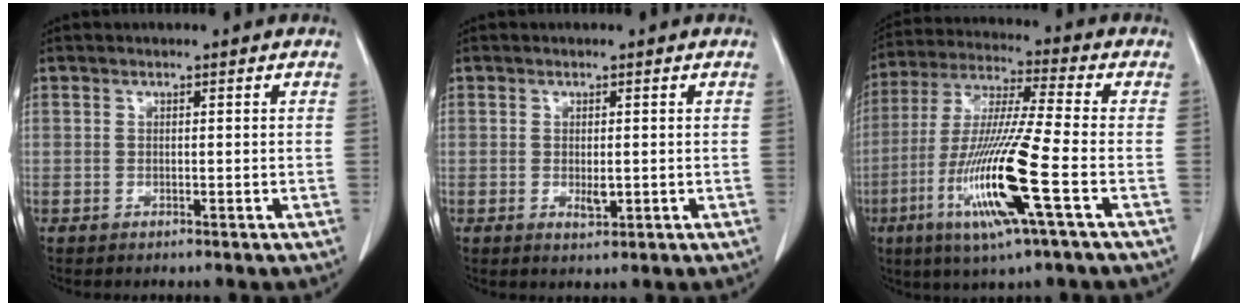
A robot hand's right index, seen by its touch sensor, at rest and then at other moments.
{"total": 1.8, "force": [-0.1, 0.8, 1.6], "torque": [-0.027, -0.003, 0.005]}
{"total": 16.3, "force": [-5.5, -0.3, 15.3], "torque": [-0.317, -0.022, -0.106]}